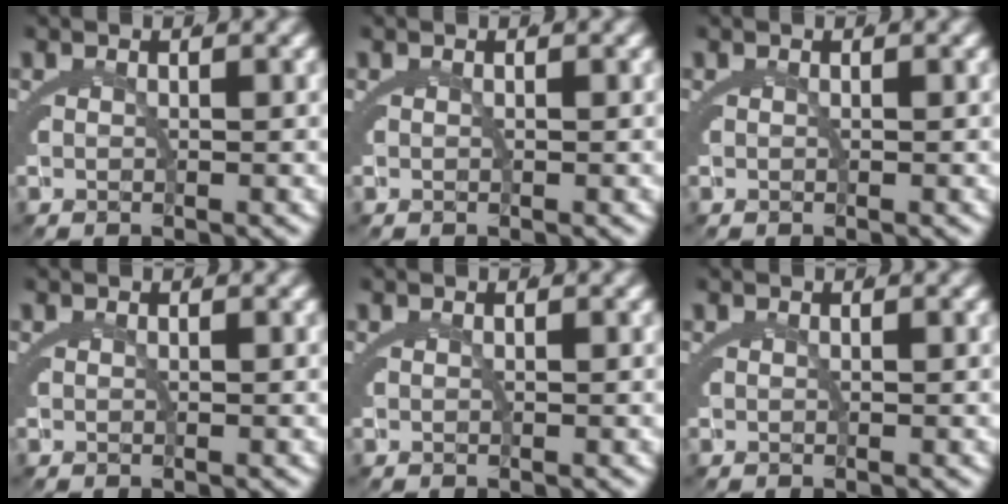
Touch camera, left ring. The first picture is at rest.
{"total": 0.0}
{"total": 0.0}
{"total": 0.0}
{"total": 0.0}
{"total": 0.0}